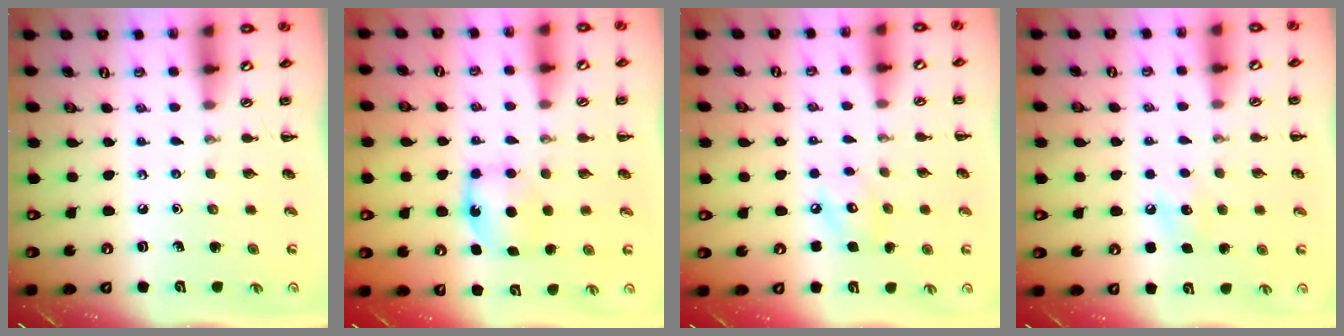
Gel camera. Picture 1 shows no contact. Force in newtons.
{"total": 6.1, "press": 5.9, "slide": 1.3}
{"total": 6.7, "press": 6.7, "slide": 0.4}
{"total": 6.6, "press": 6.4, "slide": 1.6}